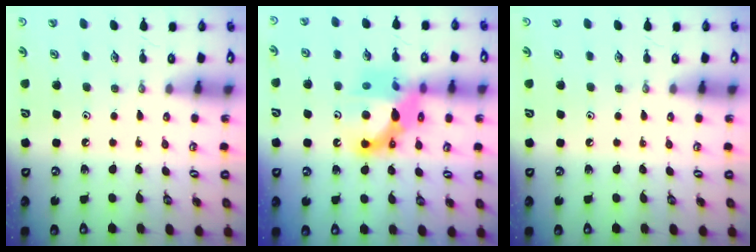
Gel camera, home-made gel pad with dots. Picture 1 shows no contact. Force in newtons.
{"total": 13.9, "press": 13.7, "slide": 1.9}
{"total": 0.0}